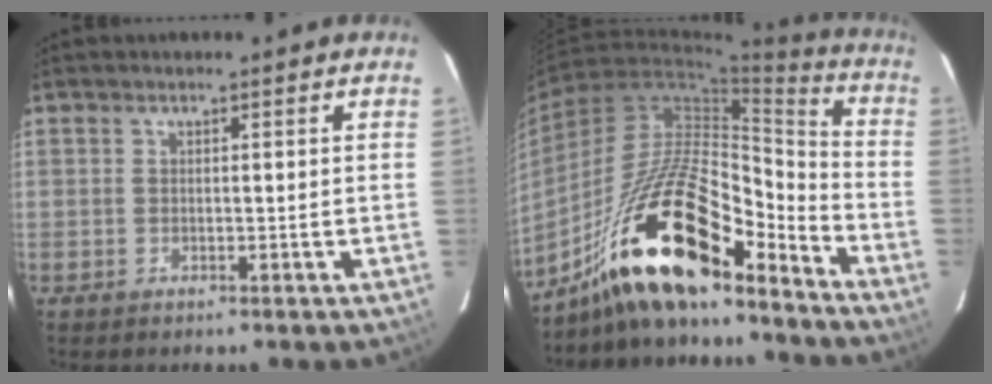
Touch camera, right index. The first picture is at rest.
{"total": 18.8, "force": [-13.0, 4.6, 12.8], "torque": [-0.228, 0.022, -0.227]}